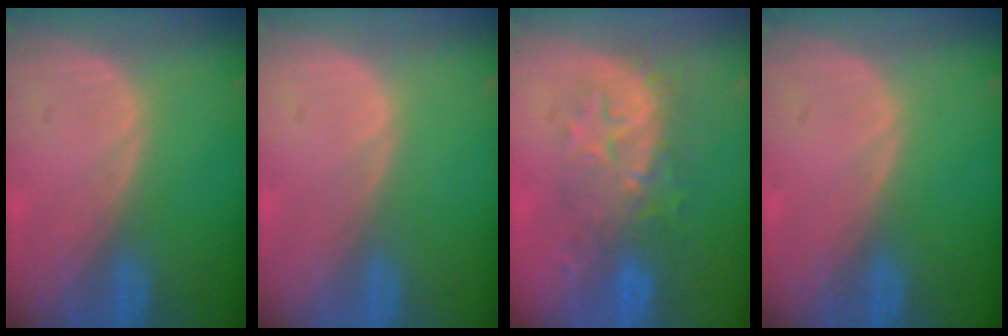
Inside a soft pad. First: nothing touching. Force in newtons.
{"total": 0.0}
{"total": 8.4, "press": 8.1, "slide": 2.0}
{"total": 0.0}